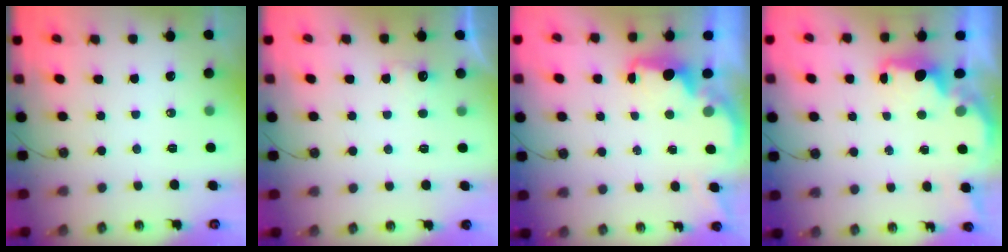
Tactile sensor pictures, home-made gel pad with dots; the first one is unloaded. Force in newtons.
{"total": 4.6, "press": 4.5, "slide": 0.9}
{"total": 2.0, "press": 1.9, "slide": 0.8}
{"total": 1.6, "press": 1.5, "slide": 0.6}